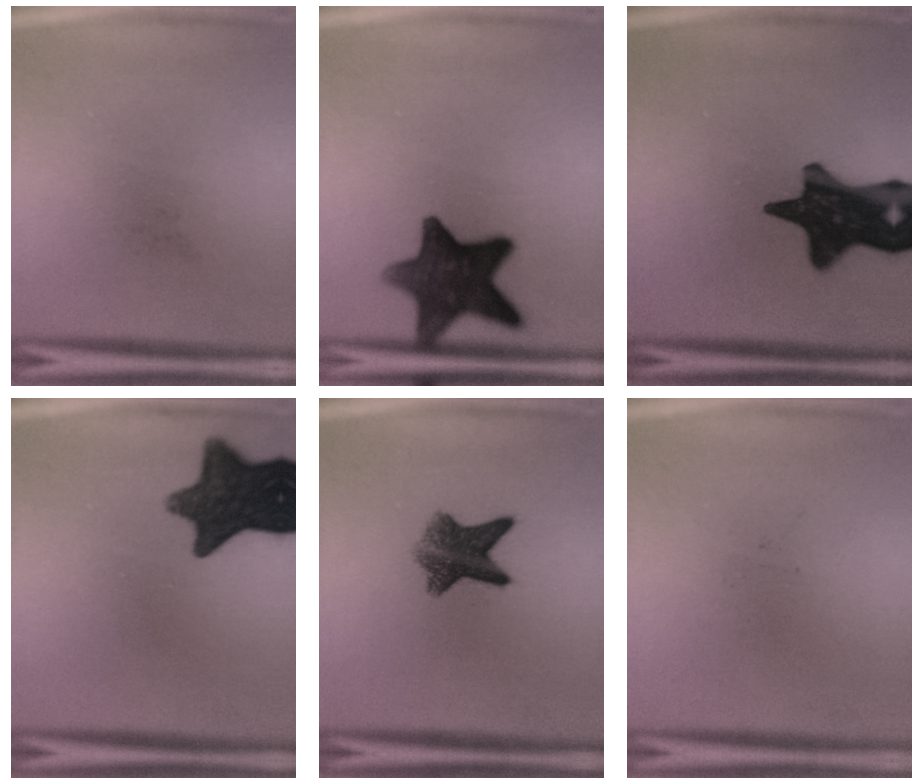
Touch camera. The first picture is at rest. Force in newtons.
{"total": 13.4}
{"total": 17.4}
{"total": 12.8}
{"total": 7.4}
{"total": 0.0}